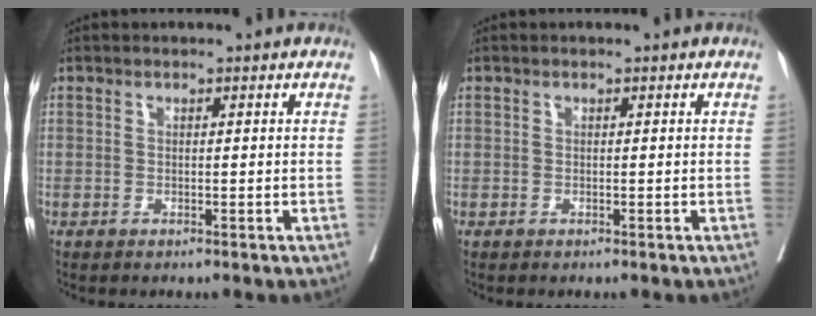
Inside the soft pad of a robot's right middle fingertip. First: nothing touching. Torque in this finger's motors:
{"motor_torque": [-0.33, 0.11, -0.04, 0.00]}